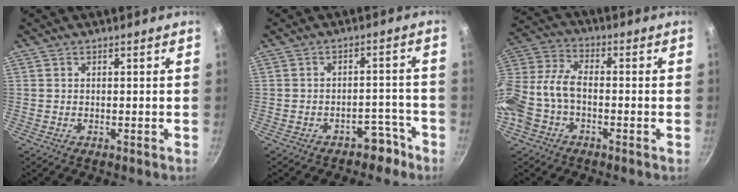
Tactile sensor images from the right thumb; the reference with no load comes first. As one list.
[{"total": 4.9, "force": [-3.6, 2.8, 1.8], "torque": [0.008, 0.057, -0.030]}, {"total": 11.8, "force": [-3.3, 7.5, 8.4], "torque": [-0.176, 0.041, -0.081]}]